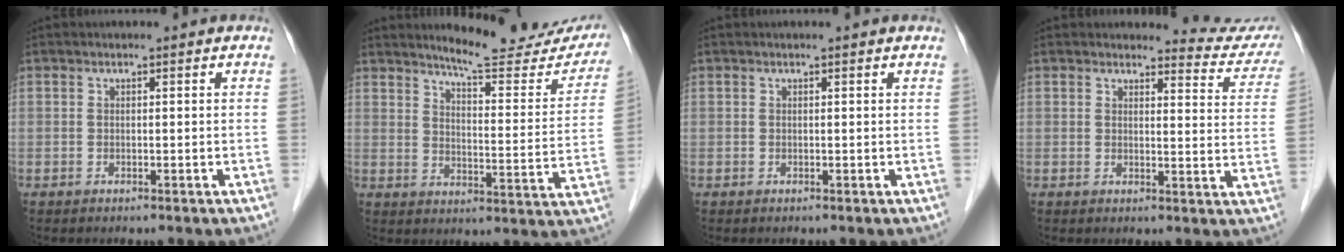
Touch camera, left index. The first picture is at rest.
{"total": 16.8, "force": [15.4, 2.7, 5.9], "torque": [-0.064, -0.068, 0.180]}
{"total": 0.5, "force": [0.4, -0.1, 0.3], "torque": [-0.008, 0.004, 0.004]}
{"total": 8.1, "force": [8.1, 0.5, -0.5], "torque": [0.017, -0.072, 0.065]}